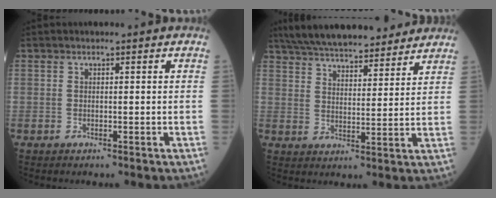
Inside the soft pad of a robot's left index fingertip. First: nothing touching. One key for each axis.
{"total": 18.7, "fx": 16.4, "fy": 4.2, "fz": 8.1, "tx": -0.133, "ty": 0.035, "tz": 0.243}